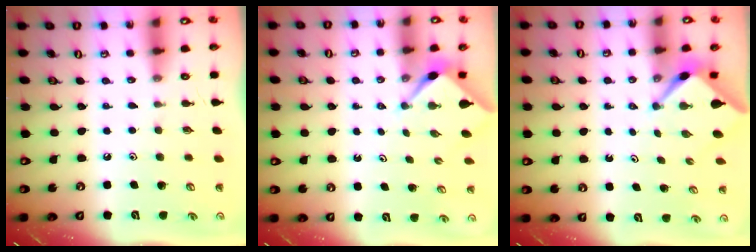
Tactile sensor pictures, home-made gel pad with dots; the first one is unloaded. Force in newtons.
{"total": 2.8, "press": 2.8, "slide": 0.4}
{"total": 2.5, "press": 2.5, "slide": 0.2}